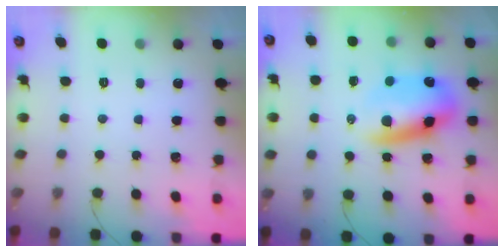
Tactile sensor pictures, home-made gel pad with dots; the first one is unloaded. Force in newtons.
{"total": 10.8, "press": 10.4, "slide": 2.7}